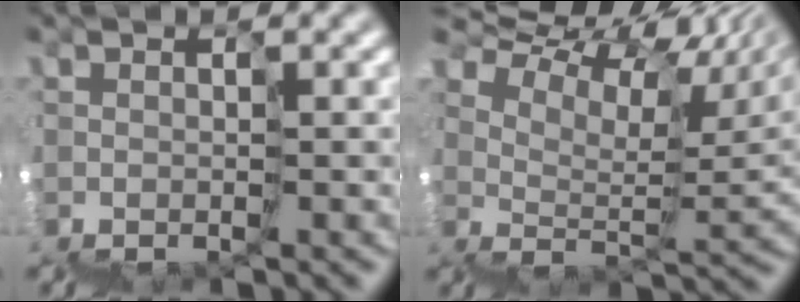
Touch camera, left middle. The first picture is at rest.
{"total": 12.1, "force": [11.5, 2.5, 3.0], "torque": [-0.055, 0.068, 0.179]}